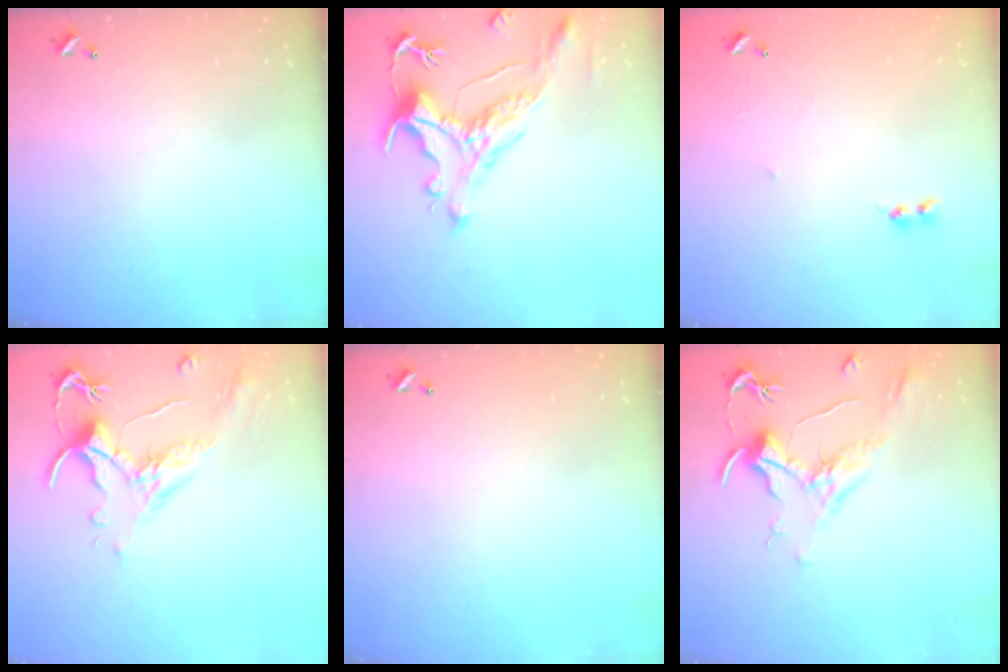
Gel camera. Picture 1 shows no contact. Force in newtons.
{"total": 1.7, "press": 0.9, "slide": 1.4}
{"total": 6.4, "press": 6.3, "slide": 0.6}
{"total": 1.5, "press": 1.0, "slide": 1.1}
{"total": 0.0}
{"total": 2.1, "press": 2.0, "slide": 0.8}